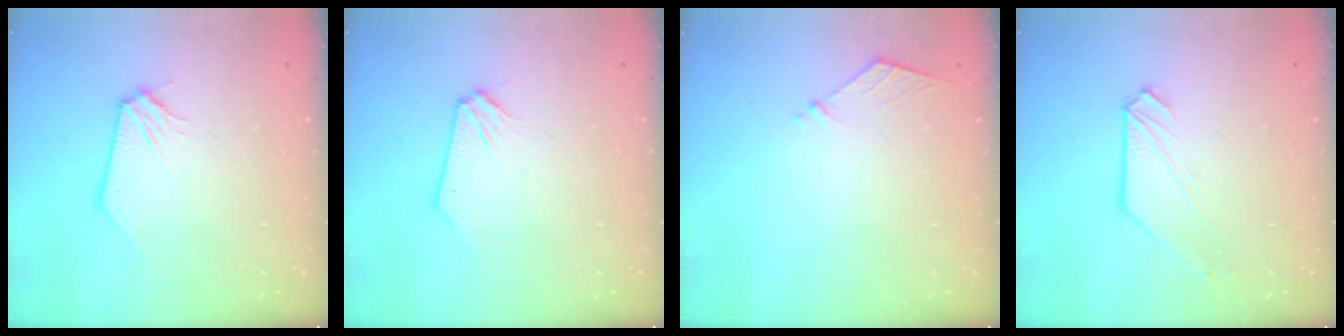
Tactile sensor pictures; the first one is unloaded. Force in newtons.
{"total": 0.0}
{"total": 5.8, "press": 5.7, "slide": 0.8}
{"total": 2.2, "press": 2.2, "slide": 0.3}